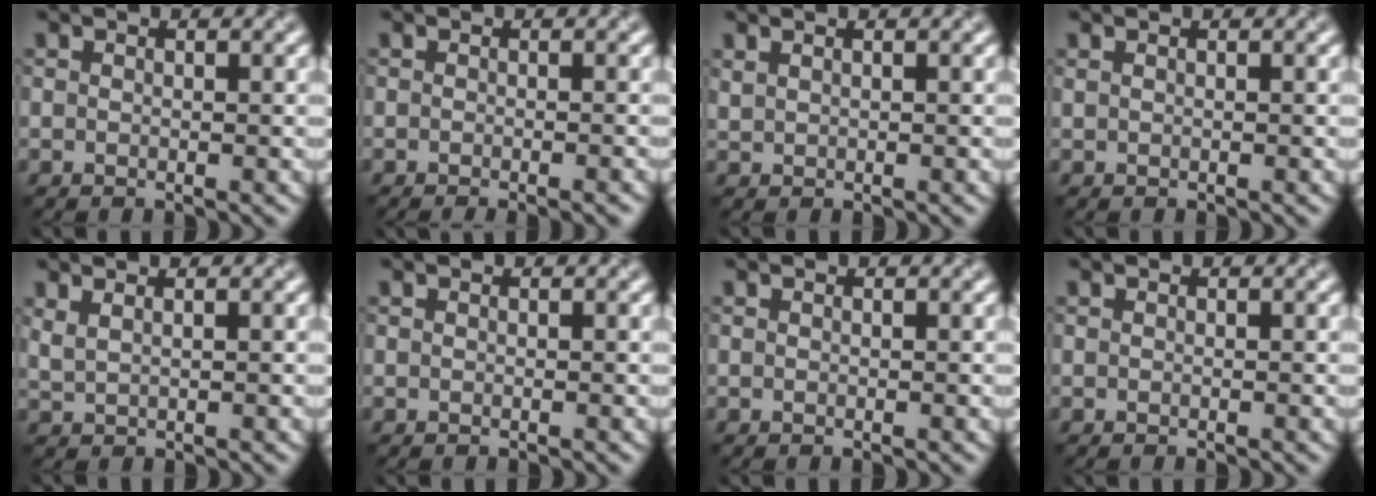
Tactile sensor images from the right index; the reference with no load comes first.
{"total": 1.4, "force": [-1.2, 0.0, 0.8], "torque": [-0.010, -0.008, -0.015]}
{"total": 0.7, "force": [0.6, 0.3, 0.3], "torque": [-0.015, 0.000, 0.019]}
{"total": 0.0}
{"total": 1.7, "force": [1.2, 0.5, 1.1], "torque": [-0.025, 0.000, 0.026]}
{"total": 0.0}
{"total": 0.0}
{"total": 0.0}